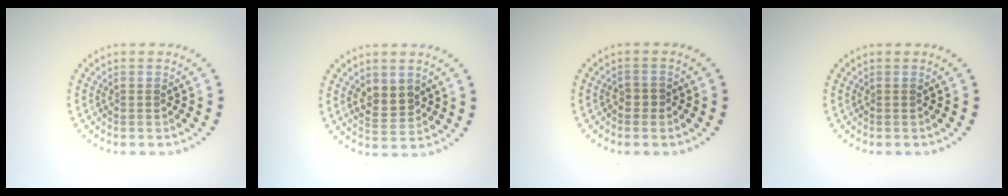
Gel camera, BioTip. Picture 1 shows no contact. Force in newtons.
{"total": 2.4, "press": 2.3, "slide": 0.7}
{"total": 0.7, "press": 0.6, "slide": 0.4}
{"total": 0.0}